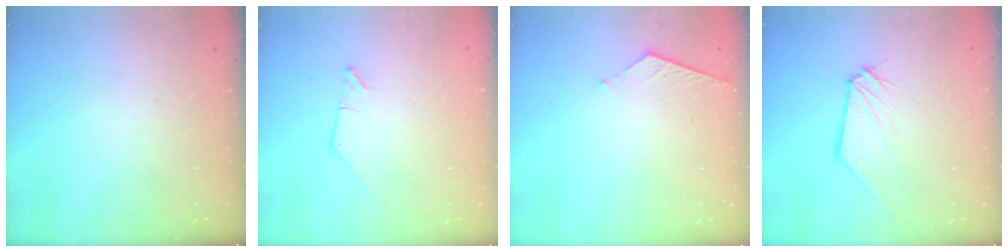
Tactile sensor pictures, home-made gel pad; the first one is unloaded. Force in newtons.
{"total": 0.0}
{"total": 5.2, "press": 5.1, "slide": 0.5}
{"total": 0.5, "press": 0.5, "slide": 0.1}